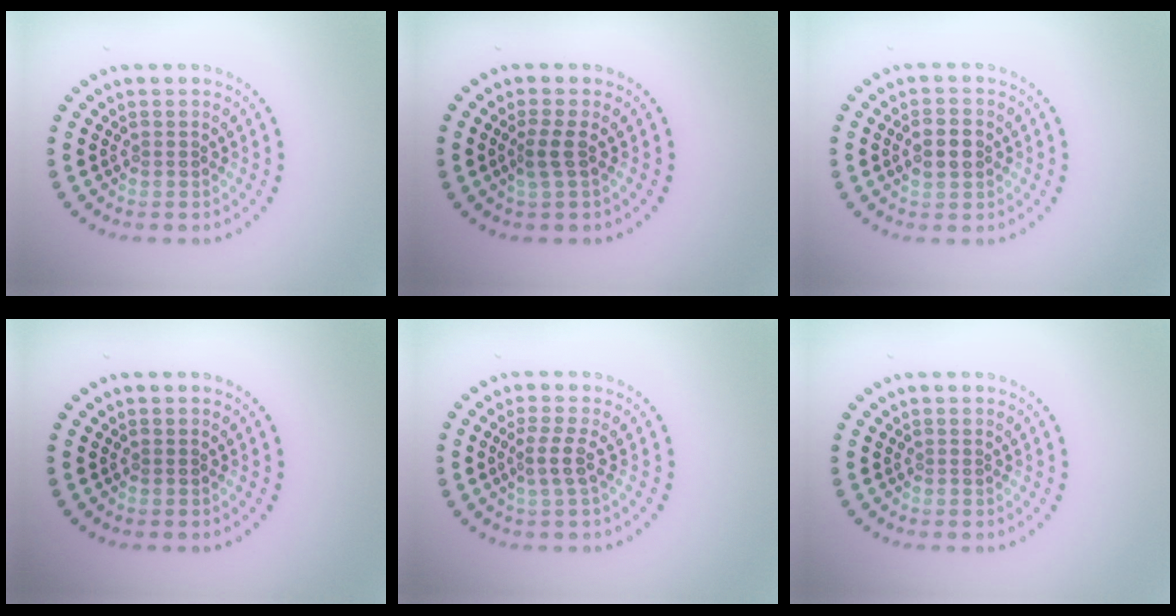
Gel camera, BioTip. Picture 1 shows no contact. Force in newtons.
{"total": 1.6, "press": 1.2, "slide": 1.0}
{"total": 2.5, "press": 2.5, "slide": 0.1}
{"total": 0.0}
{"total": 1.8, "press": 1.3, "slide": 1.3}
{"total": 0.0}